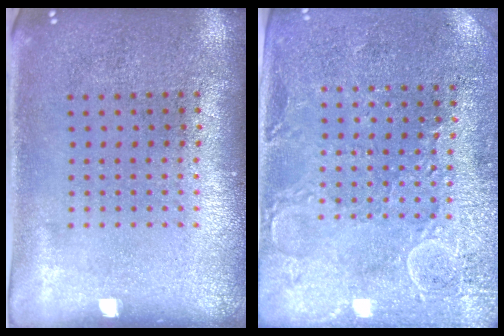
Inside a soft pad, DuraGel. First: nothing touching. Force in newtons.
{"total": 2.8, "press": 2.7, "slide": 0.7}